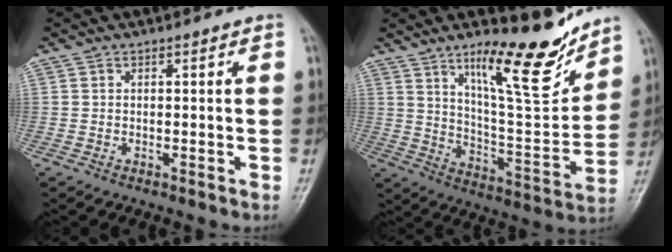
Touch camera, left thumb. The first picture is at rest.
{"total": 17.6, "force": [12.3, 4.2, 11.8], "torque": [-0.149, -0.091, 0.209]}